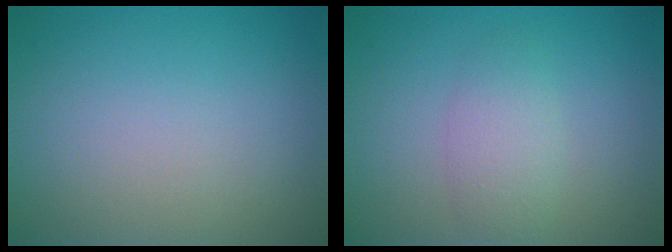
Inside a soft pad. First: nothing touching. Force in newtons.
{"total": 2.5, "press": 2.5, "slide": 0.2}